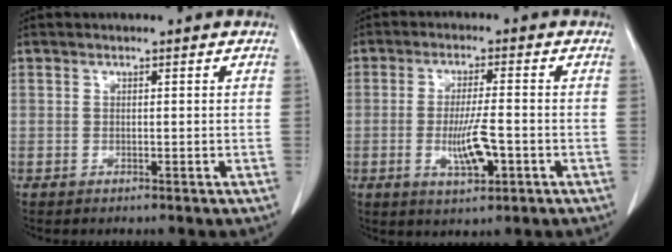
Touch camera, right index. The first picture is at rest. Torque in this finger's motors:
{"motor_torque": [0.28, 0.00, 0.20, 0.10]}